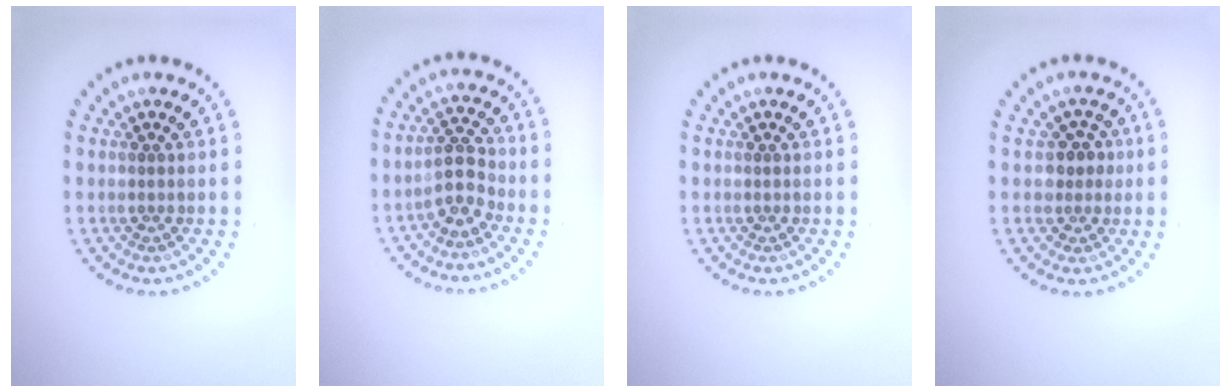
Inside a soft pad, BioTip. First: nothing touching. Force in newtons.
{"total": 2.9, "press": 2.6, "slide": 1.3}
{"total": 0.0}
{"total": 2.1, "press": 1.7, "slide": 1.1}